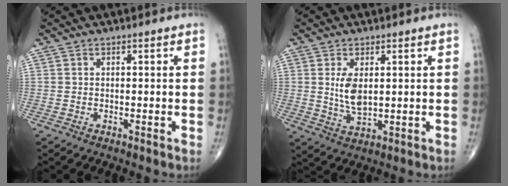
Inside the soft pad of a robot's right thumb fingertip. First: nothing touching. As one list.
[{"total": 5.9, "force": [1.1, 2.9, 5.0], "torque": [-0.088, -0.013, 0.028]}]